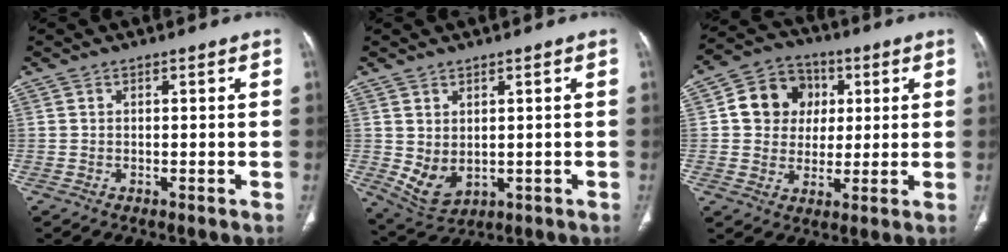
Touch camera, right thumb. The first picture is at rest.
{"total": 5.9, "force": [0.2, 4.0, 4.3], "torque": [-0.072, -0.010, 0.029]}
{"total": 11.2, "force": [2.4, 9.9, 4.8], "torque": [-0.042, 0.003, 0.034]}